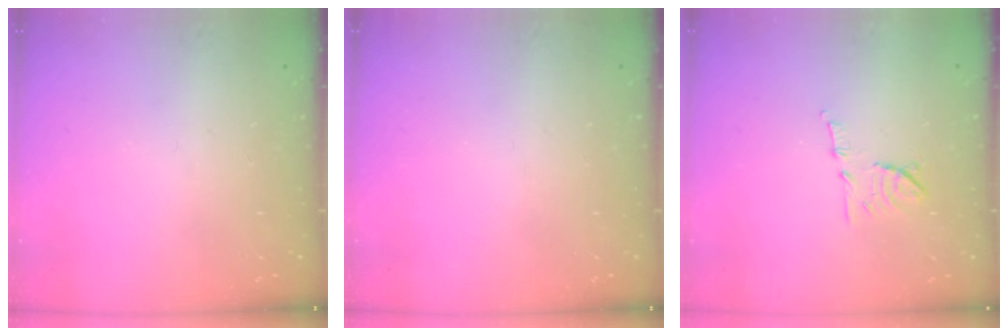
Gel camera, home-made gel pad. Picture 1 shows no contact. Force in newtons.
{"total": 0.0}
{"total": 8.3, "press": 8.3, "slide": 1.1}